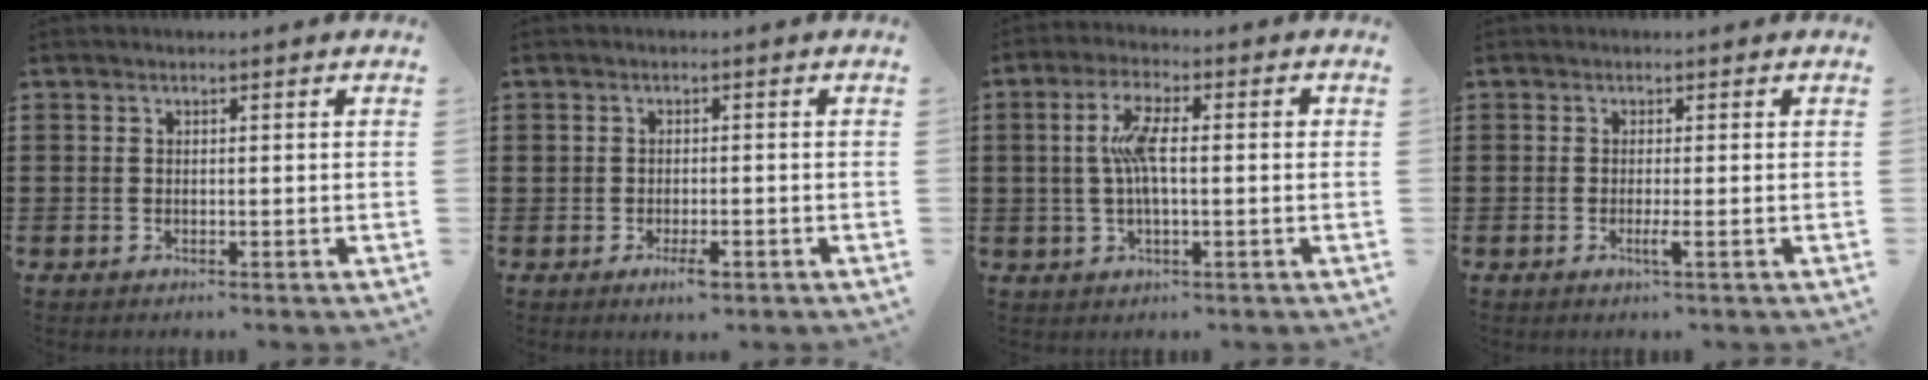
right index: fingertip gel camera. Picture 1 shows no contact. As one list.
[{"total": 2.6, "force": [-1.3, 1.2, 1.9], "torque": [-0.041, -0.001, -0.026]}, {"total": 6.7, "force": [0.2, 1.9, 6.5], "torque": [-0.133, 0.002, -0.004]}, {"total": 1.7, "force": [-0.6, -0.1, 1.6], "torque": [-0.027, -0.004, -0.011]}]